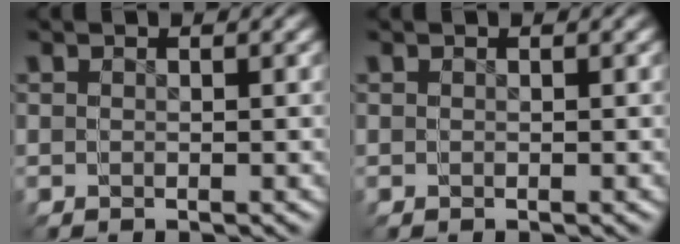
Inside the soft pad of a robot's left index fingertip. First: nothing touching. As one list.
[{"total": 0.0}]